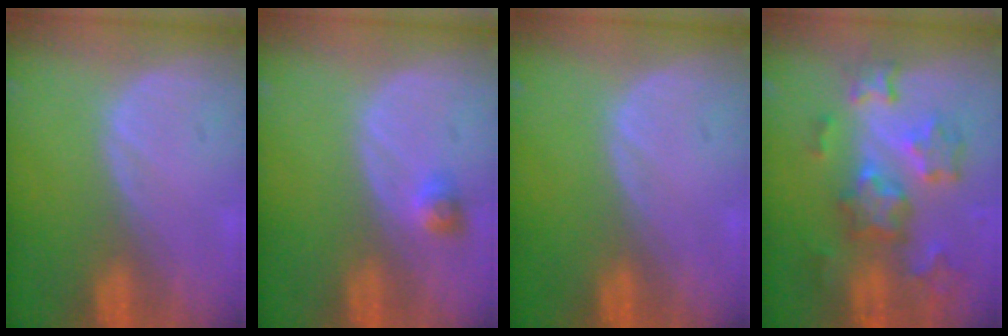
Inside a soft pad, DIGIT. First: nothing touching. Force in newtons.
{"total": 2.3, "press": 2.2, "slide": 0.7}
{"total": 0.0}
{"total": 9.2, "press": 8.1, "slide": 4.3}